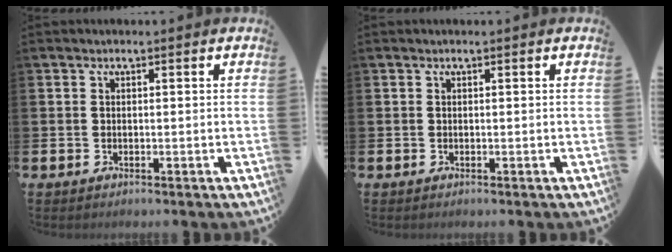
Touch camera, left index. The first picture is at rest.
{"total": 0.0}